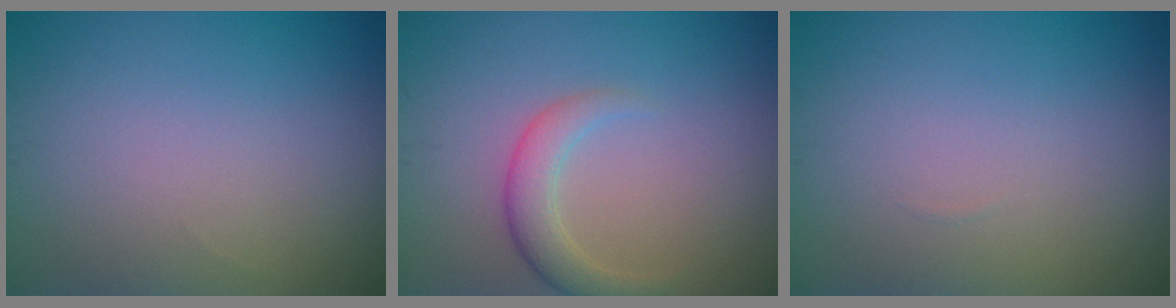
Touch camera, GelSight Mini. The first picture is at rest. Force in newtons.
{"total": 2.8, "press": 2.8, "slide": 0.1}
{"total": 0.0}